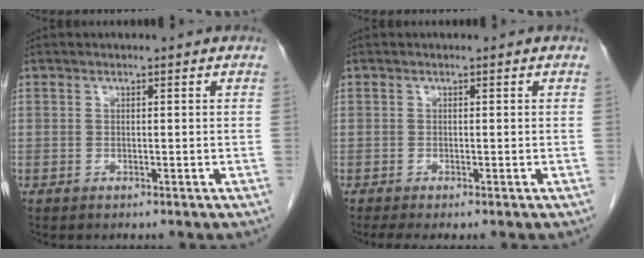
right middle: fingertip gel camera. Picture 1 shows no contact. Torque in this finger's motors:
{"motor_torque": [0.28, -0.11, 0.05, 0.02]}